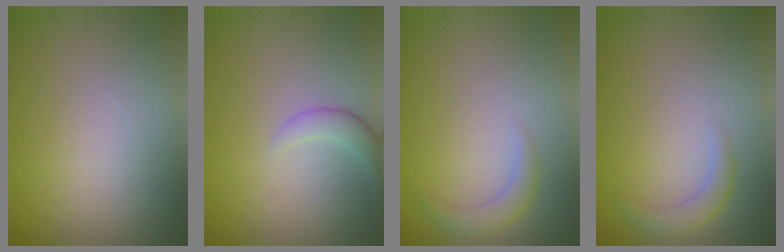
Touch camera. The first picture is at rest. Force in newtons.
{"total": 2.0, "press": 2.0, "slide": 0.2}
{"total": 1.6, "press": 1.6, "slide": 0.1}
{"total": 1.6, "press": 1.6, "slide": 0.1}